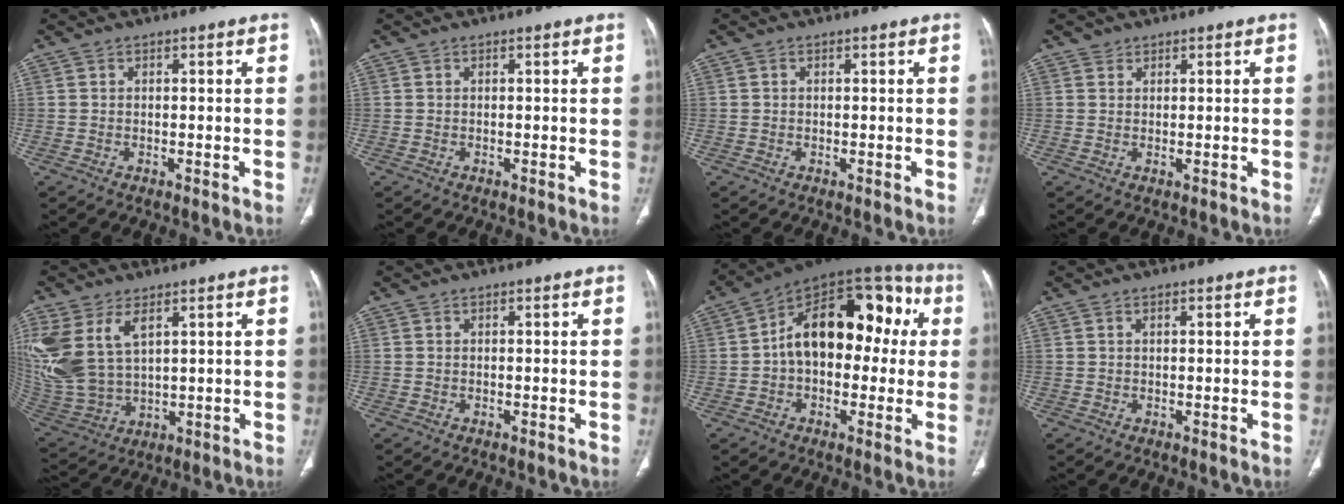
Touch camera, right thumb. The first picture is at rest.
{"total": 0.0}
{"total": 0.0}
{"total": 1.1, "force": [0.8, 0.8, 0.0], "torque": [0.011, -0.005, 0.009]}
{"total": 16.3, "force": [6.1, 9.6, 11.7], "torque": [-0.271, -0.017, 0.141]}
{"total": 0.0}
{"total": 21.0, "force": [2.4, 12.8, 16.5], "torque": [-0.203, 0.055, 0.024]}
{"total": 0.7, "force": [0.3, 0.3, 0.6], "torque": [-0.012, 0.004, 0.006]}